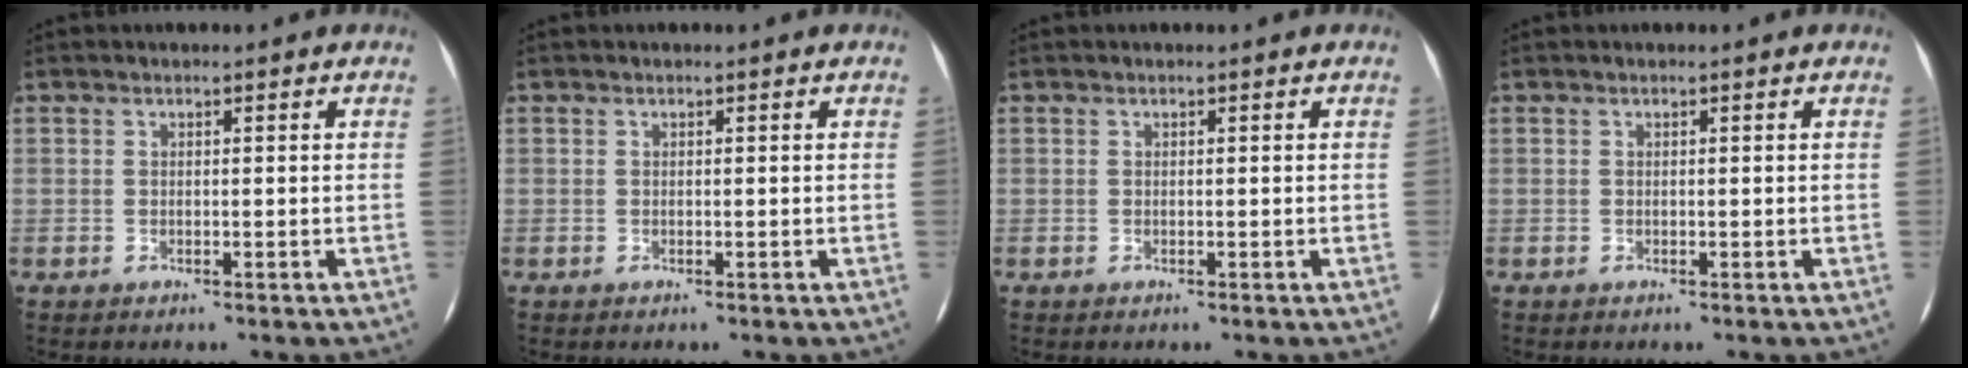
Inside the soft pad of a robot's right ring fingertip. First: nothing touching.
{"total": 0.0}
{"total": 0.0}
{"total": 0.0}